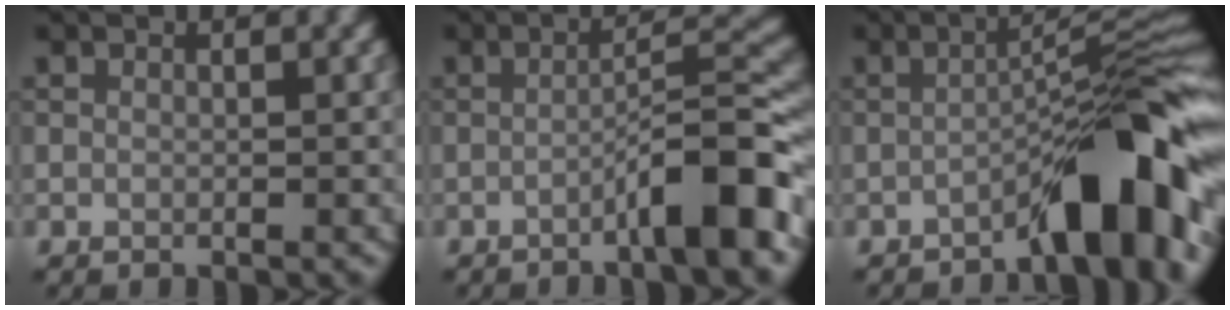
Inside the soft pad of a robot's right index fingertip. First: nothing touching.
{"total": 6.5, "force": [-3.0, 0.9, 5.7], "torque": [-0.080, 0.023, -0.055]}
{"total": 8.7, "force": [-4.6, 1.6, 7.2], "torque": [-0.094, 0.028, -0.078]}